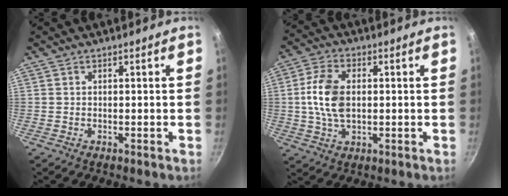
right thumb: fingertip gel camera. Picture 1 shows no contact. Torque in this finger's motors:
{"motor_torque": [1.39, 1.62, 0.67, -1.15, 0.09]}